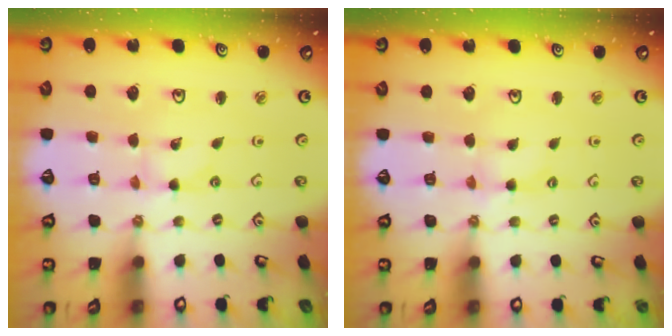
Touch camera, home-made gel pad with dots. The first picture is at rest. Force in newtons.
{"total": 0.5, "press": 0.5, "slide": 0.2}